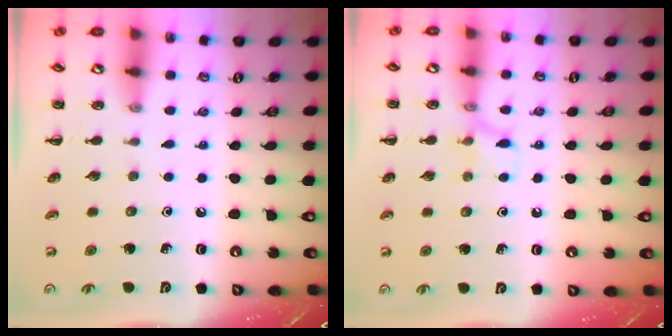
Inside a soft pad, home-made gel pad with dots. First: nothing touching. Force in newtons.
{"total": 6.9, "press": 6.8, "slide": 1.1}